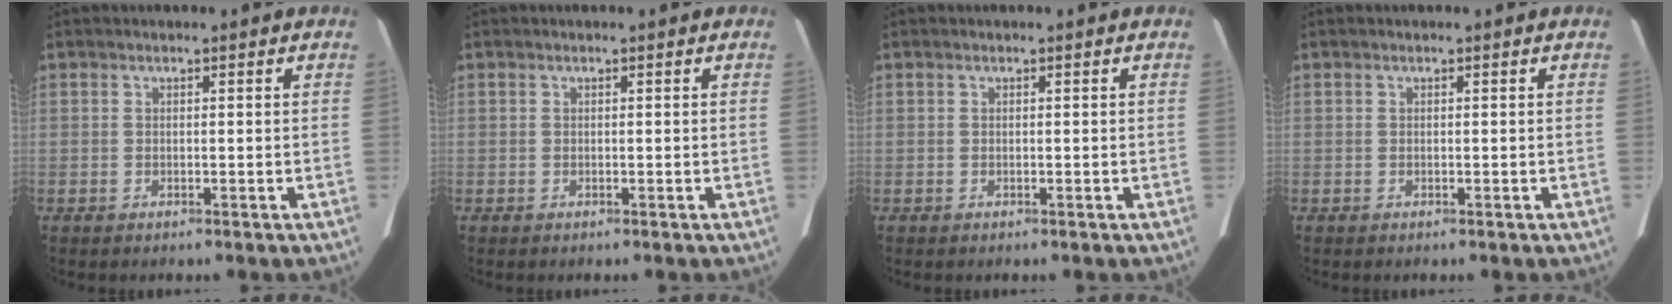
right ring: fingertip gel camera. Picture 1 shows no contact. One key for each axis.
{"total": 0.0}
{"total": 0.0}
{"total": 0.0}